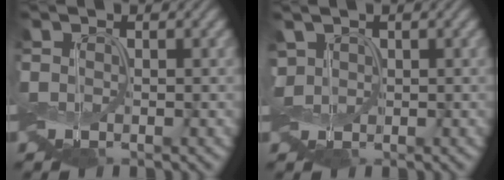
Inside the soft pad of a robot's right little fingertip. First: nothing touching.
{"total": 1.4, "force": [0.2, 1.1, 0.8], "torque": [-0.026, 0.006, 0.002]}